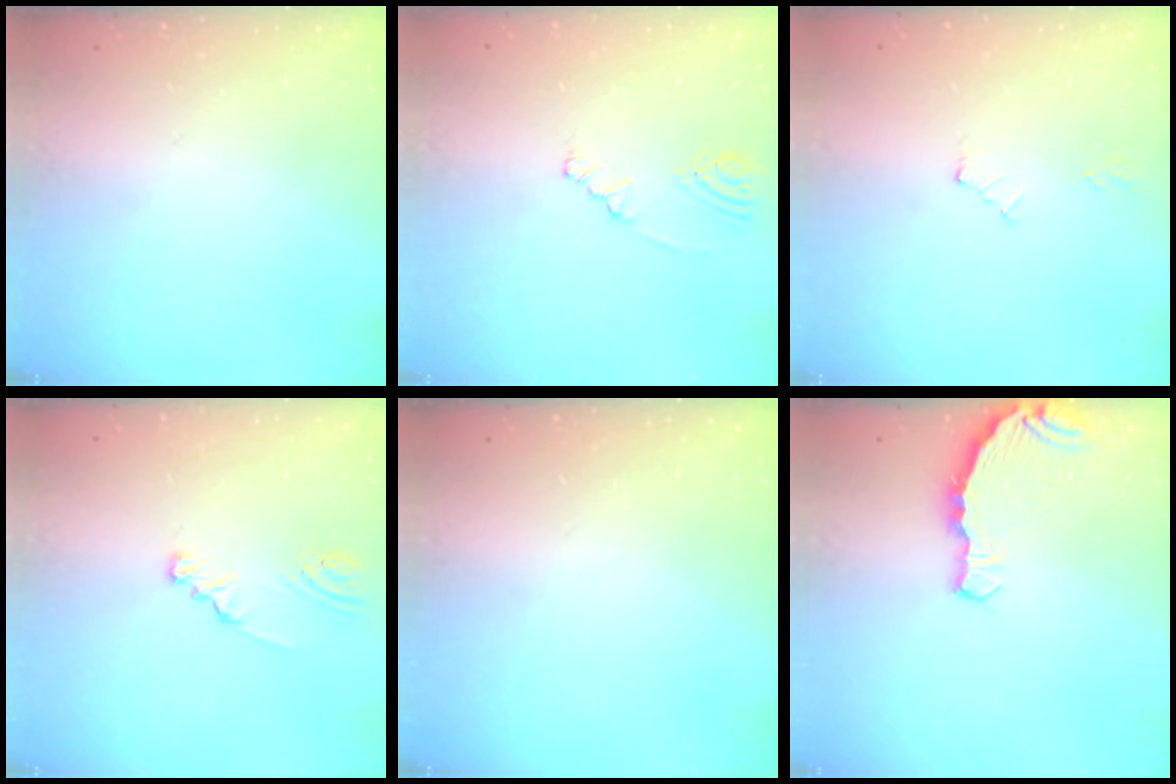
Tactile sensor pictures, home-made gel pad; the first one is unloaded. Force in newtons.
{"total": 2.8, "press": 2.8, "slide": 0.5}
{"total": 3.4, "press": 3.4, "slide": 0.4}
{"total": 2.3, "press": 2.3, "slide": 0.2}
{"total": 0.0}
{"total": 5.7, "press": 5.7, "slide": 0.3}